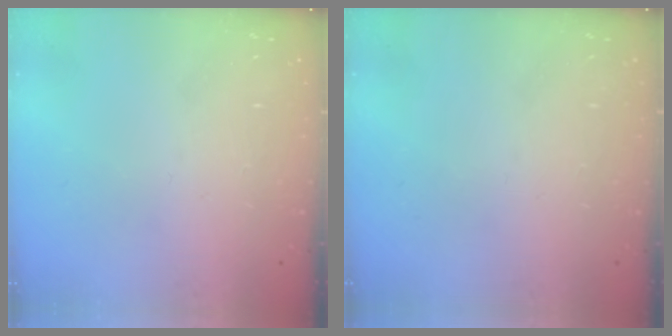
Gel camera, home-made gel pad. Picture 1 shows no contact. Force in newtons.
{"total": 0.0}